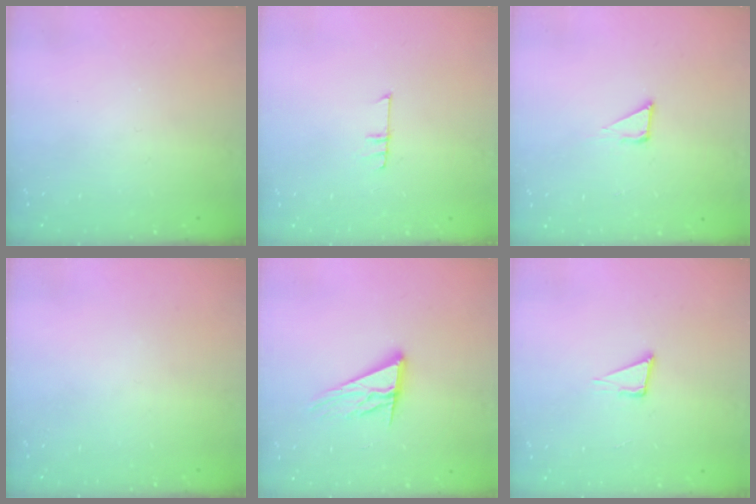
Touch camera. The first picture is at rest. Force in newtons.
{"total": 5.5, "press": 5.4, "slide": 0.6}
{"total": 5.8, "press": 5.8, "slide": 0.2}
{"total": 0.0}
{"total": 12.4, "press": 12.2, "slide": 2.2}
{"total": 5.1, "press": 3.9, "slide": 3.2}